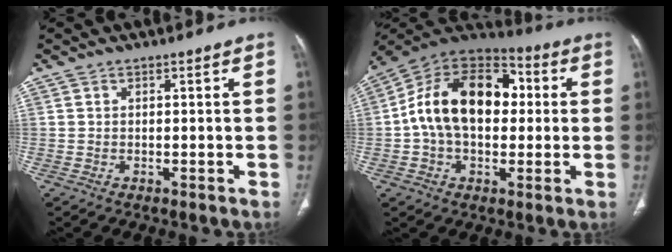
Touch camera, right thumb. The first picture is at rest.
{"total": 20.2, "force": [1.7, 13.2, 15.2], "torque": [-0.237, 0.038, 0.022]}